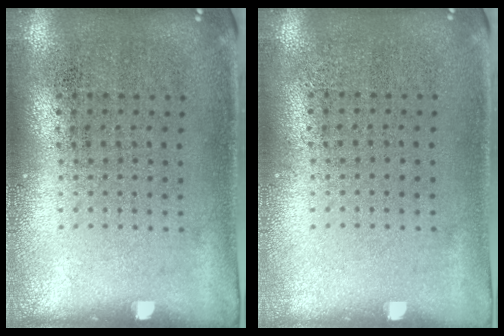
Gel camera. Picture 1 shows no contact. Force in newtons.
{"total": 0.0}